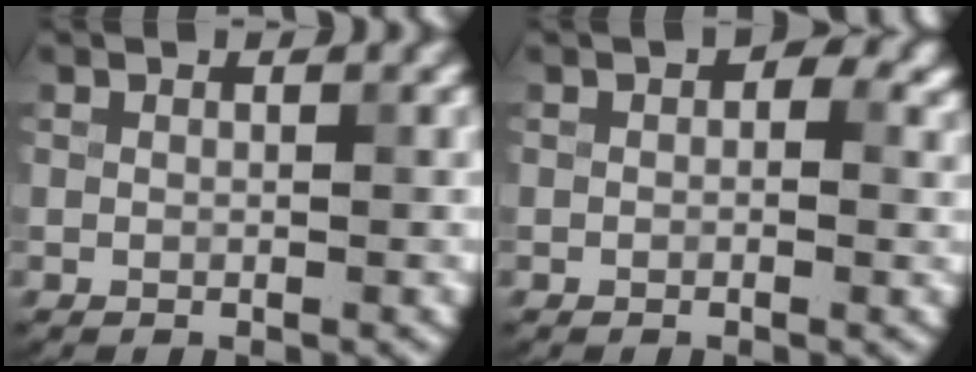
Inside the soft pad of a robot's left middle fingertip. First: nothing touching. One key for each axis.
{"total": 2.5, "fx": 0.6, "fy": 1.7, "fz": 1.7, "tx": -0.010, "ty": 0.002, "tz": 0.004}